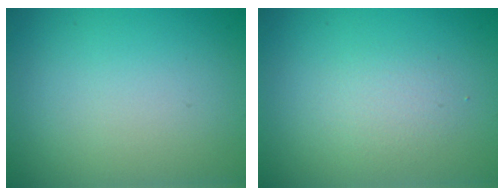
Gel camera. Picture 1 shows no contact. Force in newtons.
{"total": 1.7, "press": 1.7, "slide": 0.2}